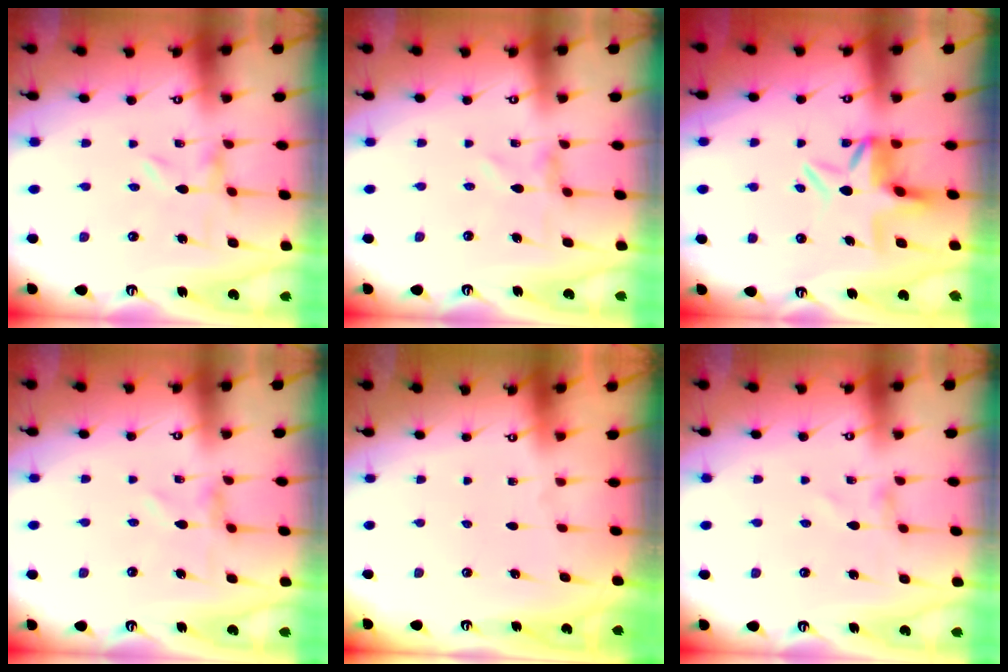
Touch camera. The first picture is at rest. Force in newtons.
{"total": 2.6, "press": 2.6, "slide": 0.3}
{"total": 6.5, "press": 6.1, "slide": 2.4}
{"total": 2.6, "press": 2.6, "slide": 0.3}
{"total": 0.0}
{"total": 0.0}